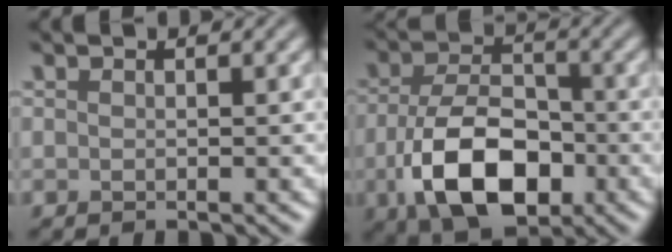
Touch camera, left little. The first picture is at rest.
{"total": 9.2, "force": [-3.2, 5.3, 6.8], "torque": [-0.138, -0.016, -0.056]}